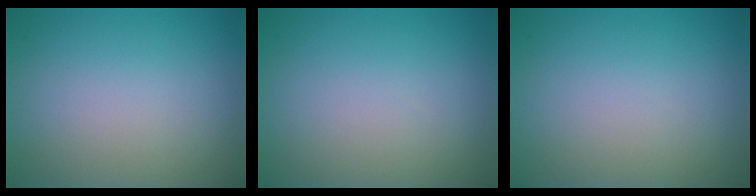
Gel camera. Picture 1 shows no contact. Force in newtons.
{"total": 0.0}
{"total": 0.0}